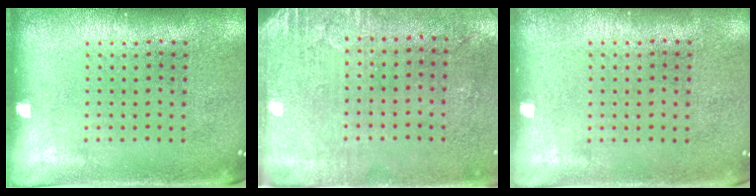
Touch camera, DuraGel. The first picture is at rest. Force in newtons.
{"total": 2.9, "press": 2.4, "slide": 1.6}
{"total": 0.0}